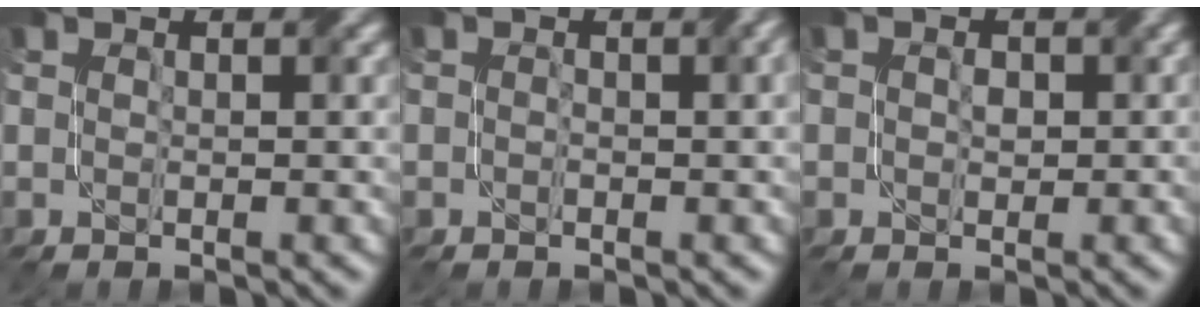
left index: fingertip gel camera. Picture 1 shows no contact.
{"total": 2.0, "force": [-0.2, 0.9, 1.8], "torque": [-0.023, -0.004, -0.002]}
{"total": 1.2, "force": [-0.2, 1.0, 0.7], "torque": [-0.007, 0.001, -0.005]}